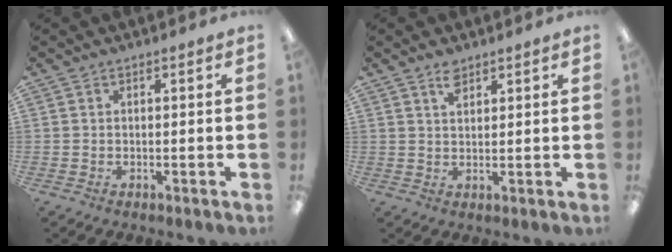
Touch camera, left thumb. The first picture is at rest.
{"total": 3.5, "force": [2.5, 1.6, 1.8], "torque": [-0.033, -0.002, 0.044]}